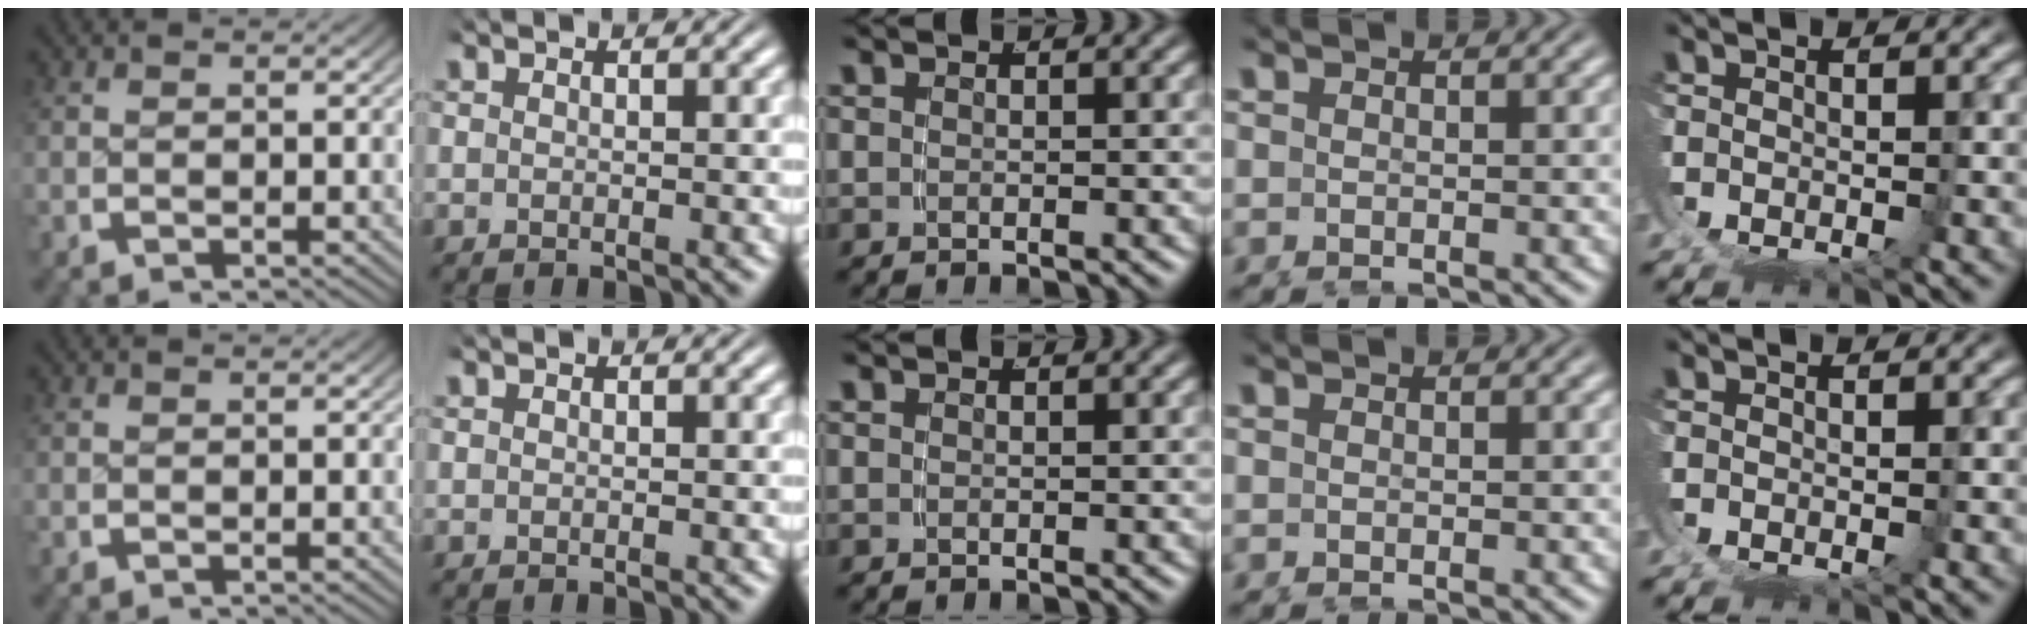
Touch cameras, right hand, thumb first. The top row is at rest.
{}